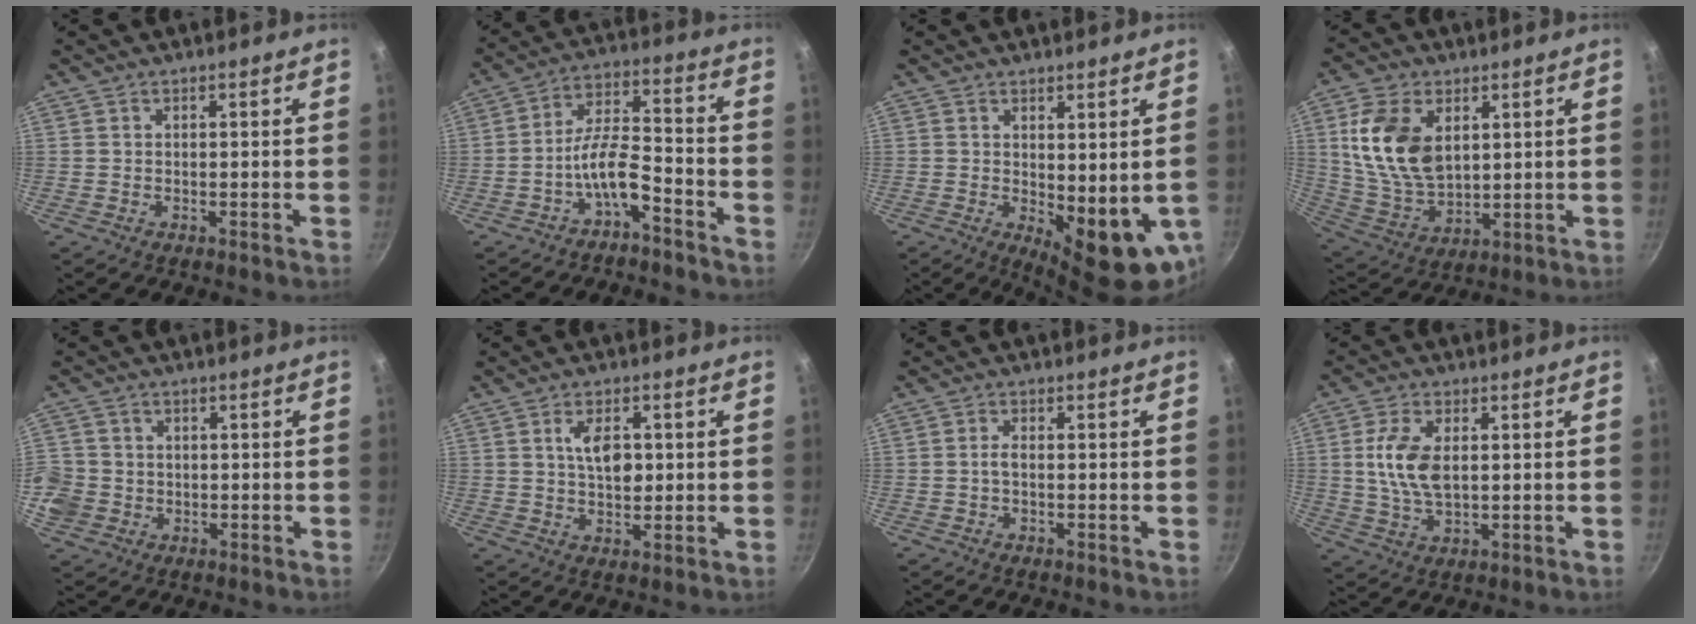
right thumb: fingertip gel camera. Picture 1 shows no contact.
{"total": 8.4, "force": [-5.2, 3.2, 5.7], "torque": [-0.102, 0.058, -0.091]}
{"total": 10.3, "force": [-0.1, 4.3, 9.3], "torque": [-0.103, -0.015, 0.013]}
{"total": 15.2, "force": [4.1, 9.6, 11.0], "torque": [-0.194, -0.020, 0.091]}
{"total": 10.6, "force": [-1.0, 9.9, 3.6], "torque": [-0.097, 0.024, -0.015]}
{"total": 6.5, "force": [1.1, 3.6, 5.3], "torque": [-0.076, -0.004, 0.017]}
{"total": 1.6, "force": [-0.3, 0.8, 1.4], "torque": [-0.029, 0.009, -0.009]}
{"total": 9.0, "force": [1.2, 4.9, 7.4], "torque": [-0.145, 0.000, 0.024]}